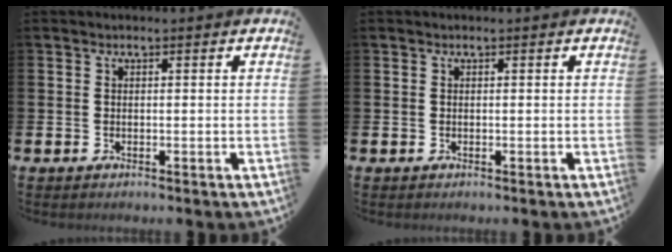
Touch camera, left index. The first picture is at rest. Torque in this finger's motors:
{"motor_torque": [-0.07, 0.01, 0.01, 0.01]}